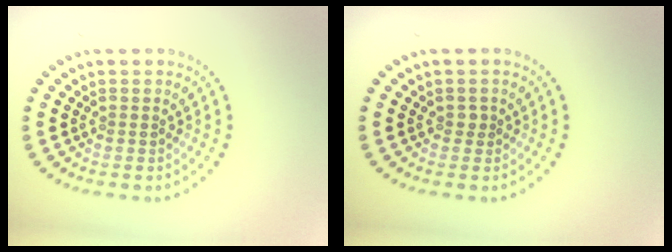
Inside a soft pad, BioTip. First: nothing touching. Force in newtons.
{"total": 0.6, "press": 0.5, "slide": 0.3}